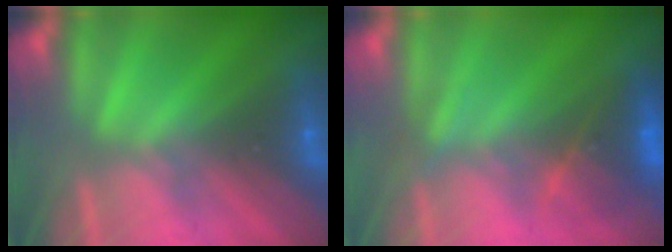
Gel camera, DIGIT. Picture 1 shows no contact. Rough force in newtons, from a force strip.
{"total": 3.3}